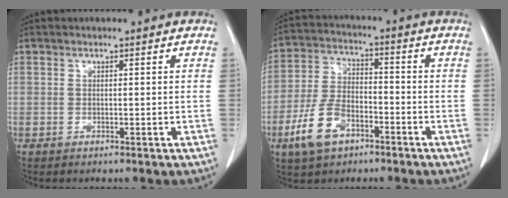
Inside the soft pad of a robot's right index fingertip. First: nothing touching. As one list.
[{"total": 9.7, "force": [-5.0, 5.3, 6.4], "torque": [-0.148, 0.005, -0.094]}]